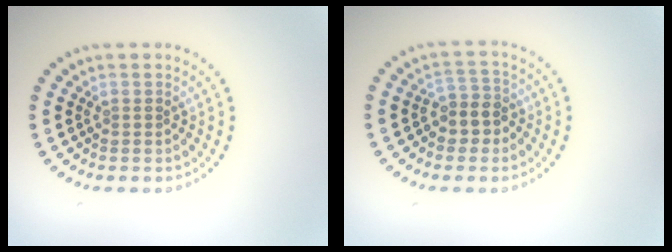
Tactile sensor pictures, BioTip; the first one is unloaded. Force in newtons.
{"total": 2.6, "press": 2.2, "slide": 1.3}